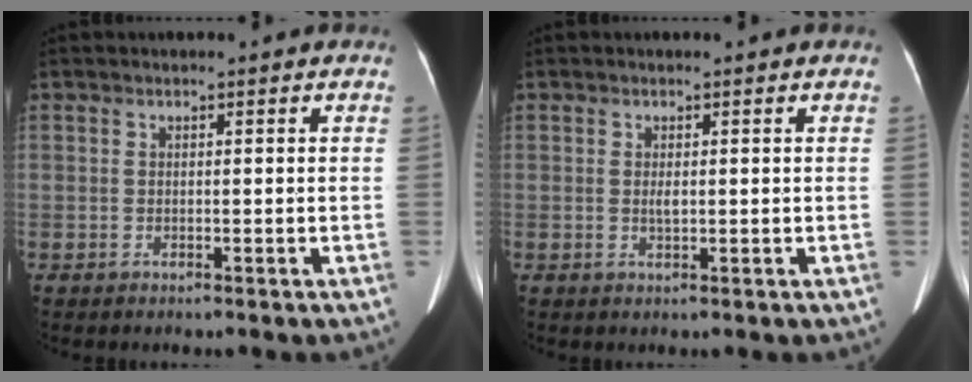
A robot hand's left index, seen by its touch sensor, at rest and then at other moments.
{"total": 1.0, "force": [0.0, 0.3, 1.0], "torque": [-0.022, -0.002, 0.001]}